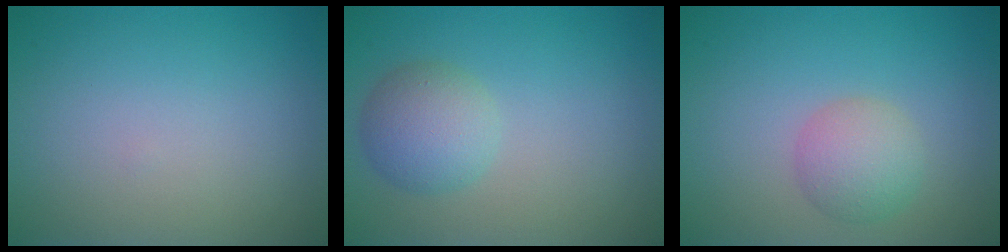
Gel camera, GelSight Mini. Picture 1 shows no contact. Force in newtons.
{"total": 3.4, "press": 3.4, "slide": 0.1}
{"total": 2.9, "press": 2.9, "slide": 0.1}